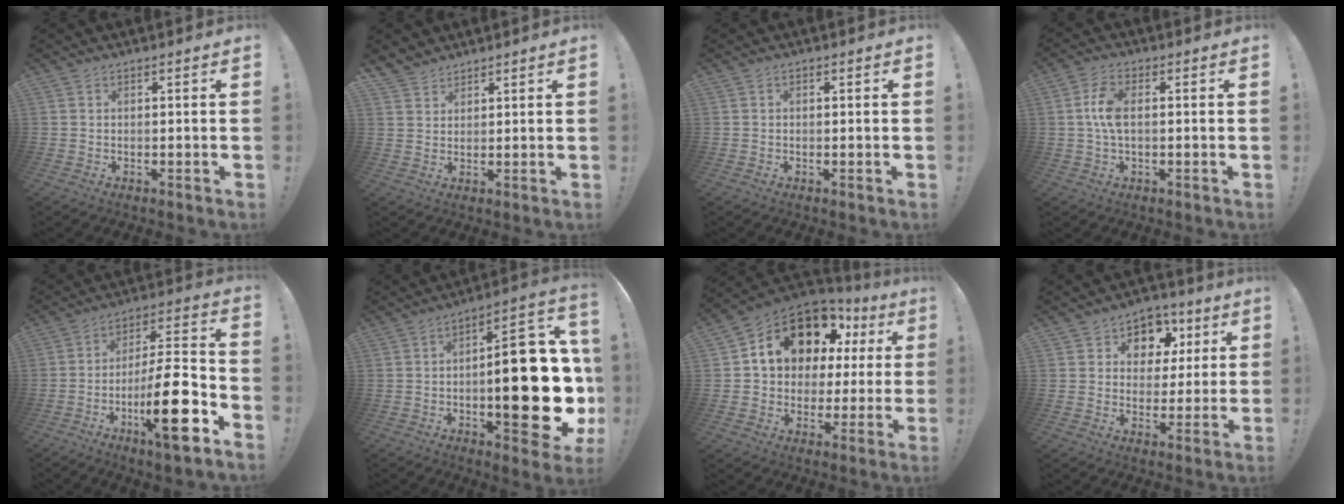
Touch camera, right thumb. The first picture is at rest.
{"total": 4.1, "force": [3.6, 1.9, 0.4], "torque": [-0.007, -0.025, 0.070]}
{"total": 0.5, "force": [0.0, 0.3, 0.4], "torque": [-0.008, 0.001, 0.000]}
{"total": 6.8, "force": [0.4, 3.5, 5.9], "torque": [-0.124, 0.004, 0.005]}
{"total": 20.3, "force": [-7.9, 5.3, 17.9], "torque": [-0.284, 0.044, -0.123]}
{"total": 24.5, "force": [-3.3, 9.1, 22.5], "torque": [-0.301, 0.008, -0.045]}
{"total": 14.7, "force": [8.0, 9.7, 7.6], "torque": [-0.124, -0.050, 0.155]}
{"total": 8.9, "force": [3.3, 7.8, 3.0], "torque": [-0.042, -0.018, 0.066]}